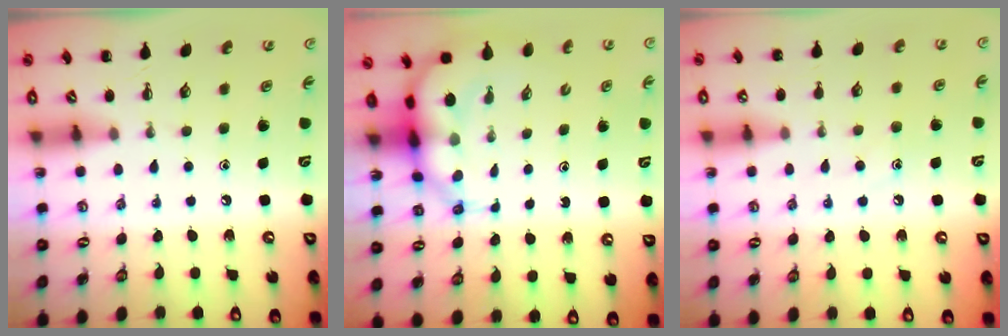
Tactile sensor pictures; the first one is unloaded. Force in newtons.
{"total": 7.1, "press": 6.7, "slide": 2.3}
{"total": 6.5, "press": 6.3, "slide": 1.2}